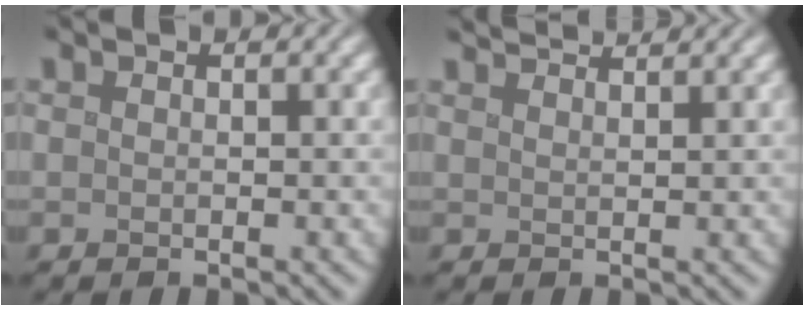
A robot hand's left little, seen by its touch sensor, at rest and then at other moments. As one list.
[{"total": 3.8, "force": [3.4, 0.8, 1.4], "torque": [-0.002, 0.020, 0.029]}]